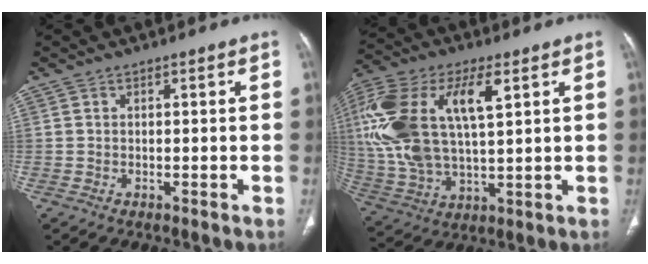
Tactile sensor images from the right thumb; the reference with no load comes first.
{"total": 22.5, "force": [6.1, 10.6, 18.9], "torque": [-0.406, 0.001, 0.111]}